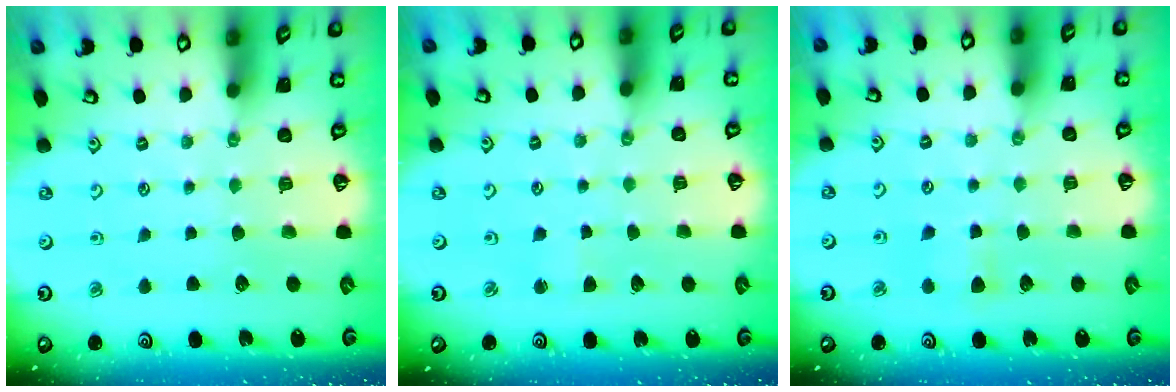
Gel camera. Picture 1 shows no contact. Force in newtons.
{"total": 1.6, "press": 1.5, "slide": 0.3}
{"total": 5.8, "press": 5.8, "slide": 0.5}